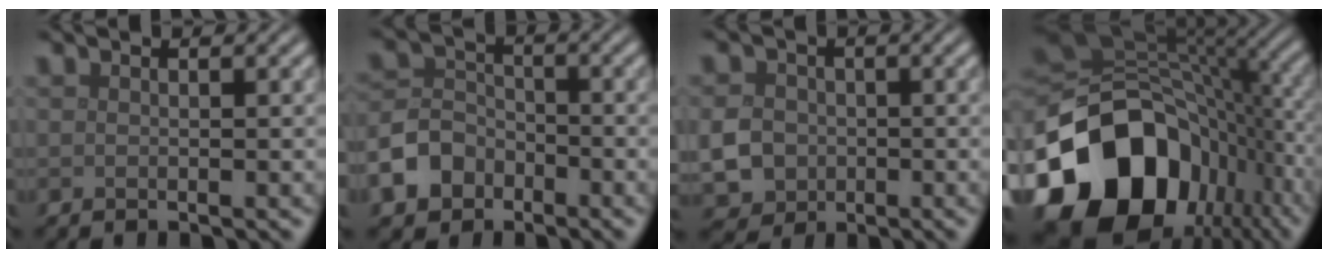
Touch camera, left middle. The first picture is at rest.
{"total": 5.9, "force": [-3.6, 4.4, 1.8], "torque": [-0.025, -0.003, -0.076]}
{"total": 4.5, "force": [-0.8, 4.0, 2.0], "torque": [-0.052, -0.007, -0.021]}
{"total": 17.9, "force": [-7.1, 12.9, 10.2], "torque": [-0.214, -0.027, -0.117]}